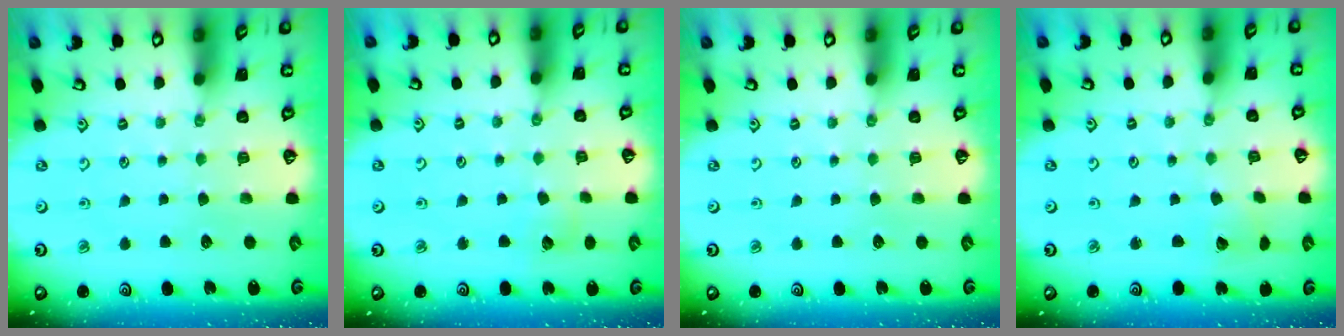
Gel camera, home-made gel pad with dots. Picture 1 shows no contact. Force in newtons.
{"total": 3.3, "press": 3.3, "slide": 0.3}
{"total": 0.0}
{"total": 2.0, "press": 2.0, "slide": 0.2}